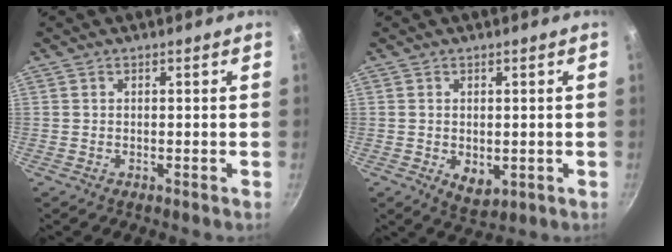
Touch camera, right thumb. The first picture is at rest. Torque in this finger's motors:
{"motor_torque": [-0.24, 0.28, -0.12, 0.07, 0.01]}